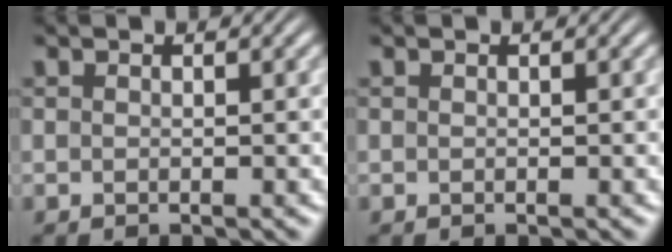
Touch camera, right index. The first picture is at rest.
{"total": 0.0}